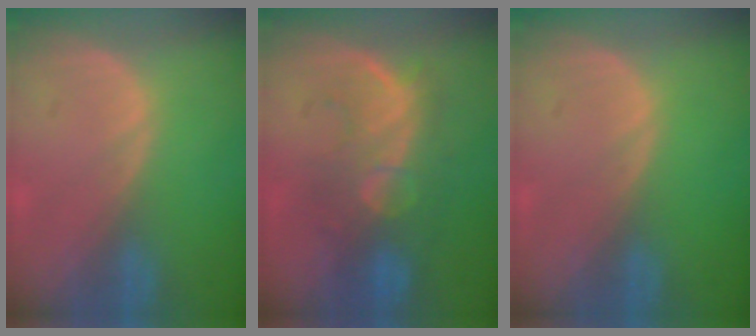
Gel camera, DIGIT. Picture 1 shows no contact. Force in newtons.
{"total": 8.6, "press": 8.3, "slide": 2.3}
{"total": 0.0}